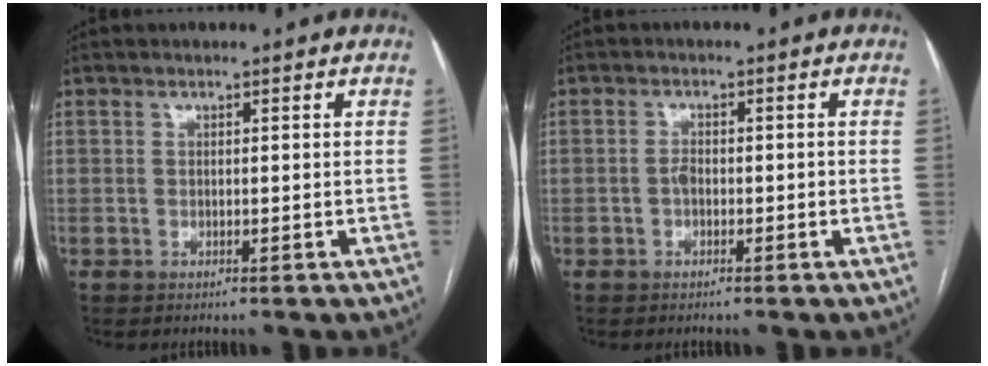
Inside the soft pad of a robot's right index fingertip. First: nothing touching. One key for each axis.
{"total": 1.6, "fx": -0.6, "fy": 0.9, "fz": 1.3, "tx": -0.023, "ty": 0.003, "tz": -0.010}